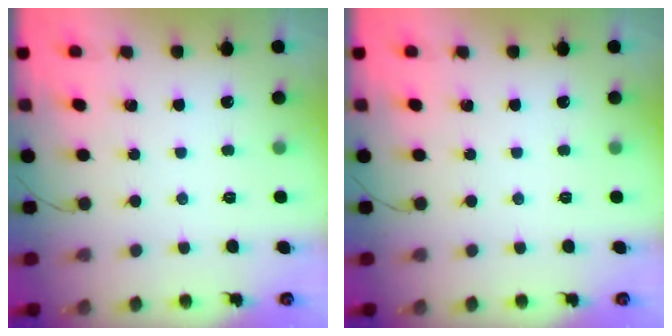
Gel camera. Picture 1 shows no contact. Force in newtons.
{"total": 0.0}